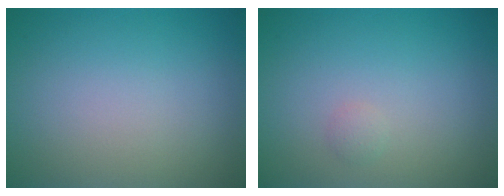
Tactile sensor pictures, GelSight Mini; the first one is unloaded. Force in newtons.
{"total": 0.6, "press": 0.6, "slide": 0.0}